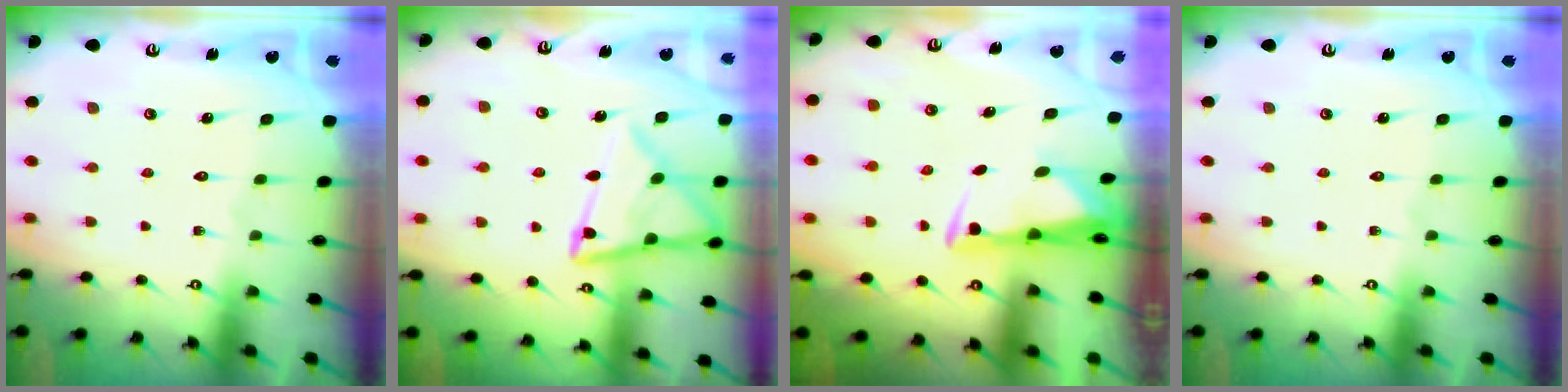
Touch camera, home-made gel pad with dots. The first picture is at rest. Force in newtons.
{"total": 14.5, "press": 14.4, "slide": 1.3}
{"total": 2.9, "press": 2.8, "slide": 1.0}
{"total": 0.0}